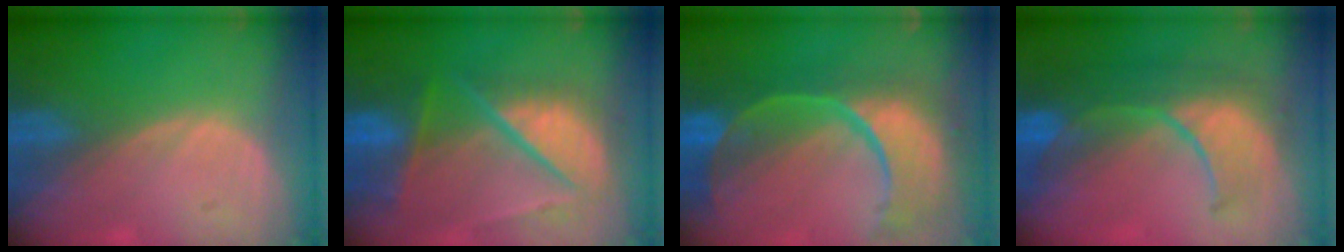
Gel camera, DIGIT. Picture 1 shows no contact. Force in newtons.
{"total": 10.6, "press": 8.7, "slide": 6.0}
{"total": 13.8, "press": 11.0, "slide": 8.4}
{"total": 10.2, "press": 9.1, "slide": 4.5}